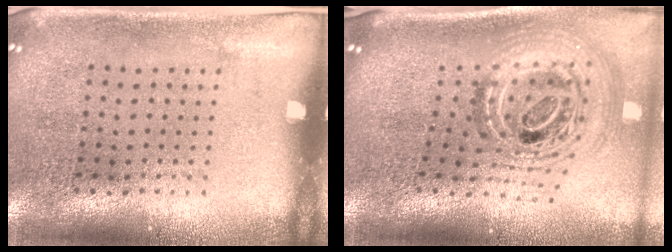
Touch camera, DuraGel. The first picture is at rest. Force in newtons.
{"total": 2.1, "press": 1.6, "slide": 1.4}